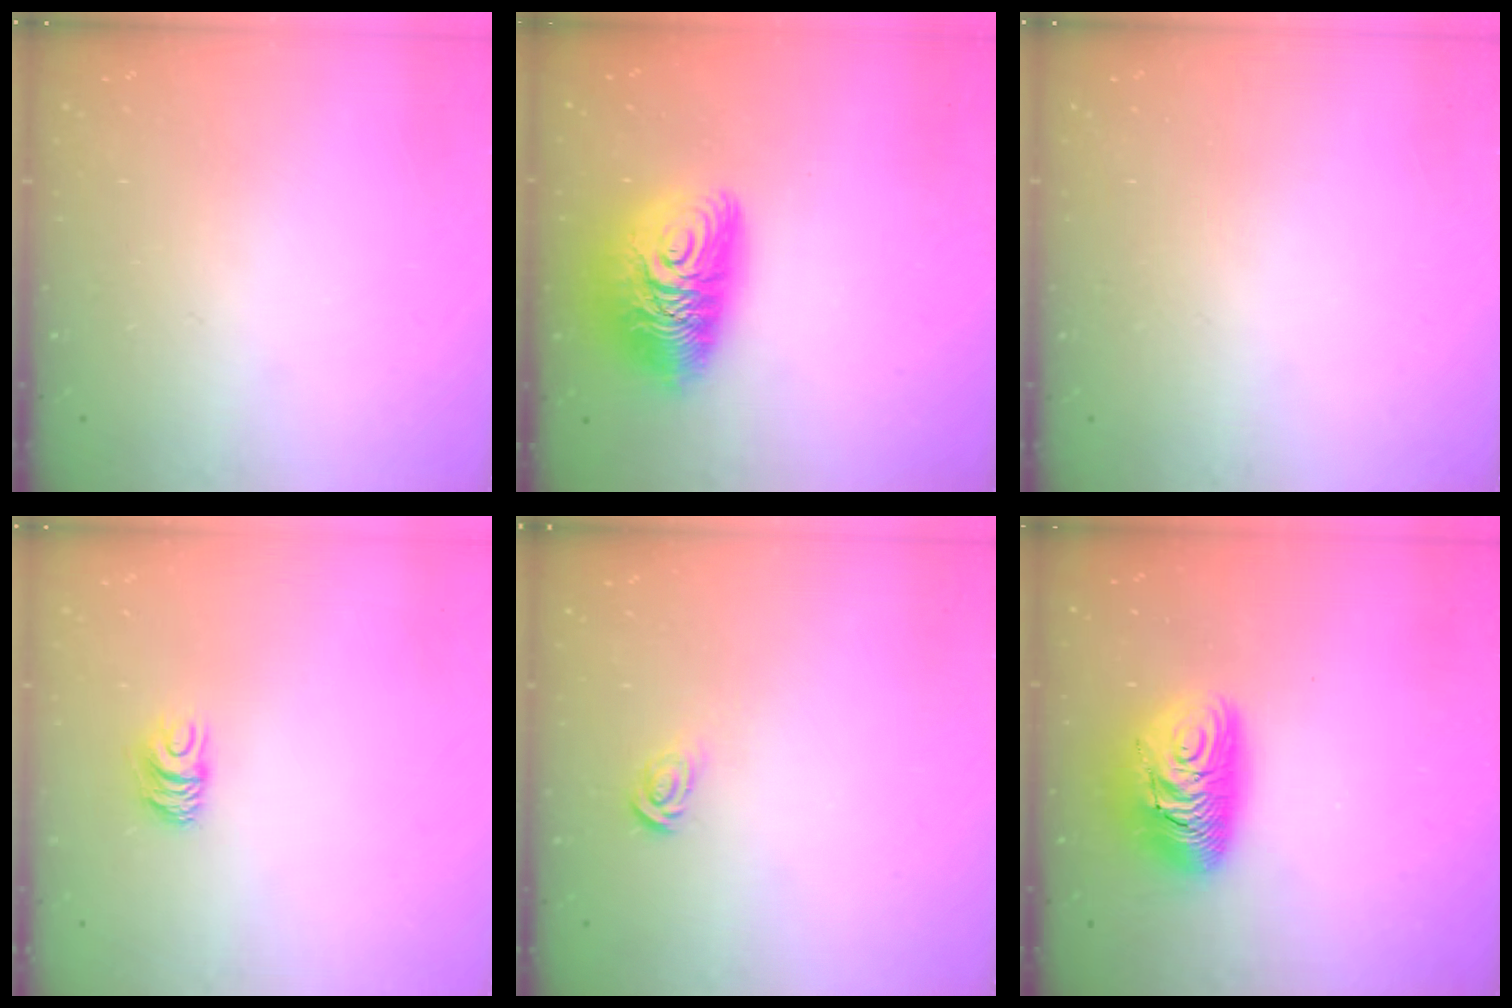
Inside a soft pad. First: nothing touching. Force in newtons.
{"total": 14.7, "press": 14.6, "slide": 1.3}
{"total": 0.0}
{"total": 5.9, "press": 5.9, "slide": 0.5}
{"total": 2.8, "press": 2.8, "slide": 0.2}
{"total": 12.0, "press": 11.9, "slide": 1.2}